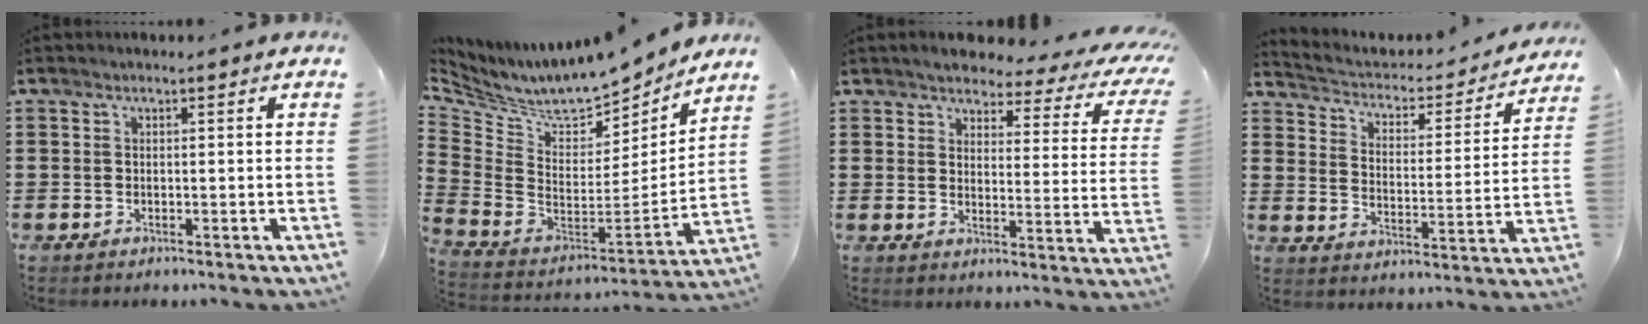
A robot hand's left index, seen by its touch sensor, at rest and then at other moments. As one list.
[{"total": 8.0, "force": [7.5, 1.7, 2.5], "torque": [-0.084, -0.073, 0.124]}, {"total": 3.7, "force": [3.4, 0.5, 1.4], "torque": [-0.041, -0.026, 0.050]}, {"total": 2.3, "force": [2.0, 1.0, 0.6], "torque": [-0.030, -0.025, 0.023]}]